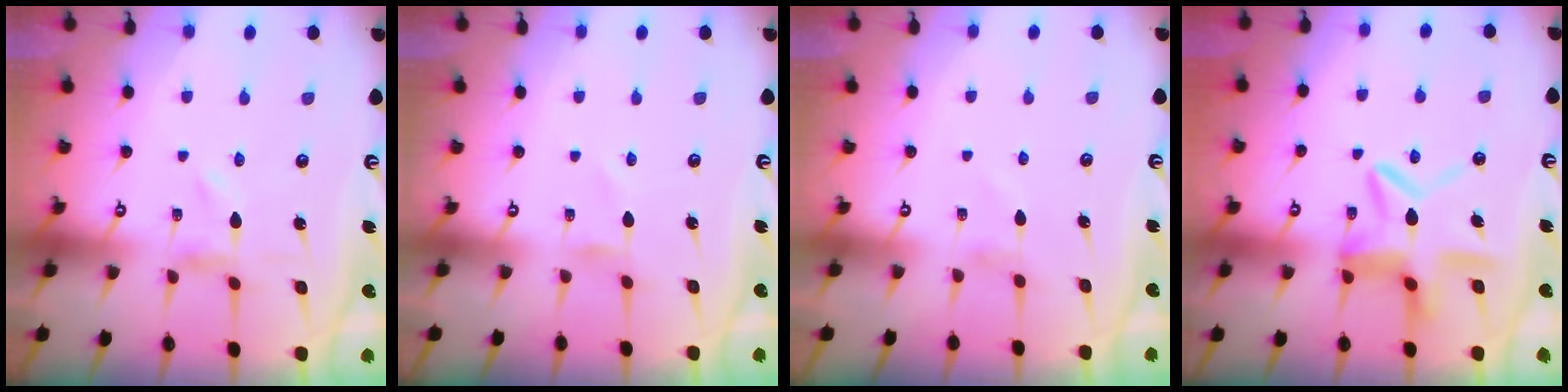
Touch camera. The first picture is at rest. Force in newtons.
{"total": 0.8, "press": 0.8, "slide": 0.2}
{"total": 1.1, "press": 1.0, "slide": 0.4}
{"total": 11.6, "press": 11.6, "slide": 1.1}